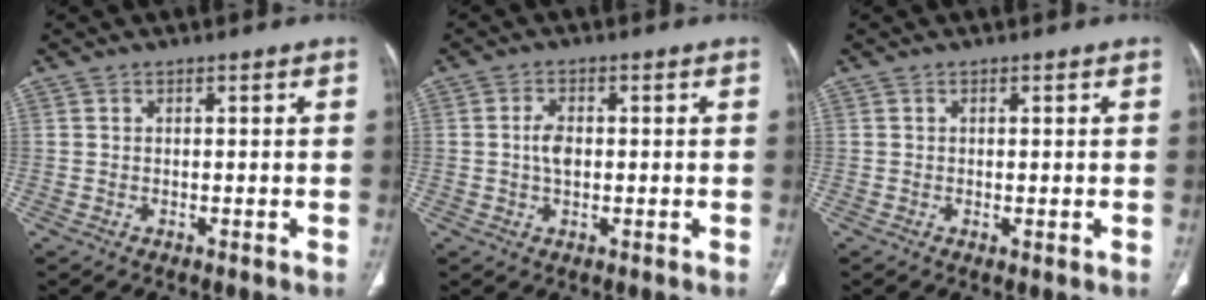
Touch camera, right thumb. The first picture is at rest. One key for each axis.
{"total": 3.4, "fx": 0.0, "fy": 2.1, "fz": 2.7, "tx": -0.051, "ty": 0.004, "tz": -0.002}
{"total": 0.7, "fx": 0.0, "fy": 0.2, "fz": 0.7, "tx": -0.014, "ty": -0.005, "tz": 0.001}